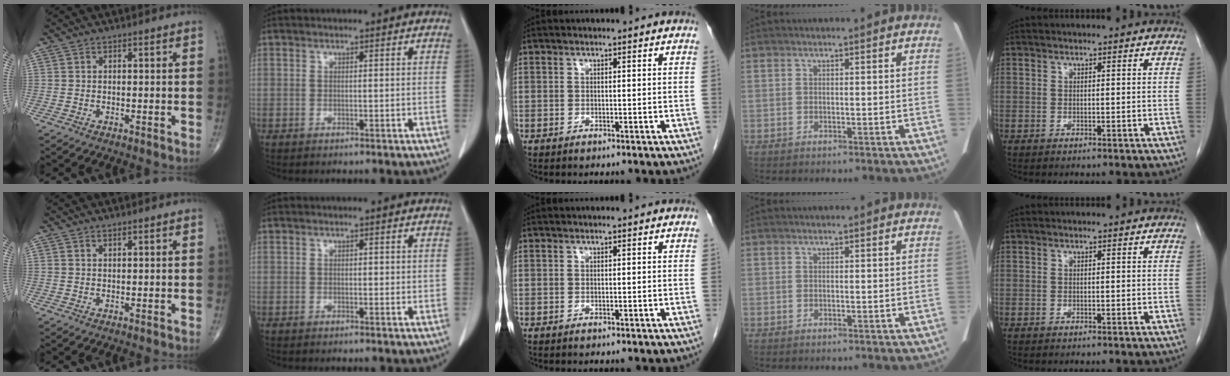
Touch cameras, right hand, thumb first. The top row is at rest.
{"thumb": {"total": 0.6, "force": [0.5, 0.0, 0.3], "torque": [-0.007, -0.004, 0.011]}, "index": {"total": 1.1, "force": [0.2, 0.6, 0.9], "torque": [-0.009, 0.000, 0.002]}}